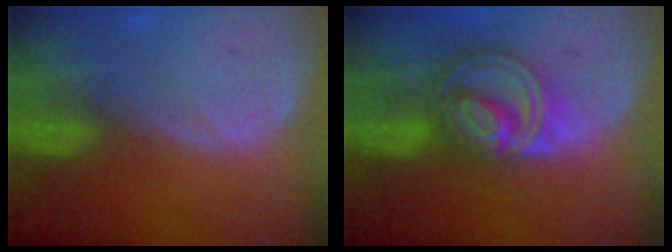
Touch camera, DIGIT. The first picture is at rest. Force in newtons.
{"total": 8.8, "press": 7.4, "slide": 4.7}